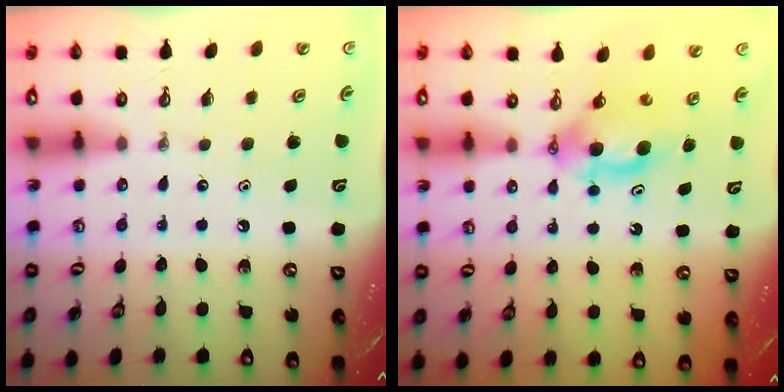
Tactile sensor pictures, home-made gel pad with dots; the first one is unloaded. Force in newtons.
{"total": 6.2, "press": 5.9, "slide": 1.7}